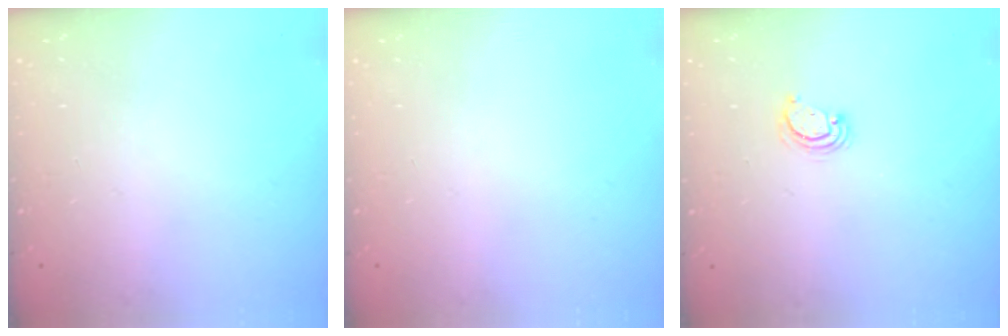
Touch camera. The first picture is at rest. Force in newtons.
{"total": 0.0}
{"total": 3.2, "press": 3.2, "slide": 0.3}